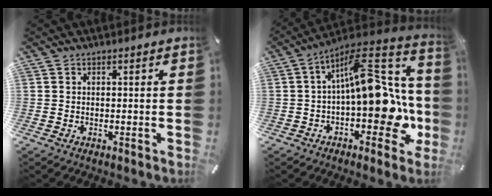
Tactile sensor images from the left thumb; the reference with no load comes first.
{"total": 17.7, "force": [-0.4, 9.5, 15.0], "torque": [-0.189, -0.003, -0.002]}